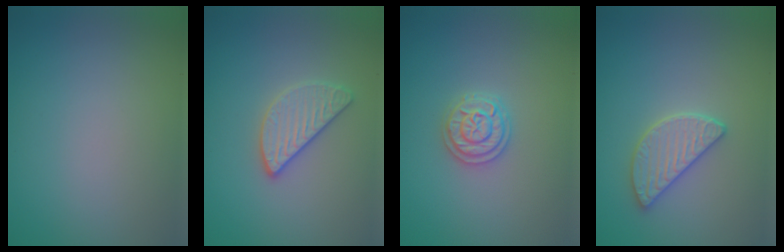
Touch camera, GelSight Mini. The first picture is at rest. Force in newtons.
{"total": 2.6, "press": 2.5, "slide": 0.8}
{"total": 2.3, "press": 2.3, "slide": 0.5}
{"total": 2.9, "press": 2.8, "slide": 0.9}